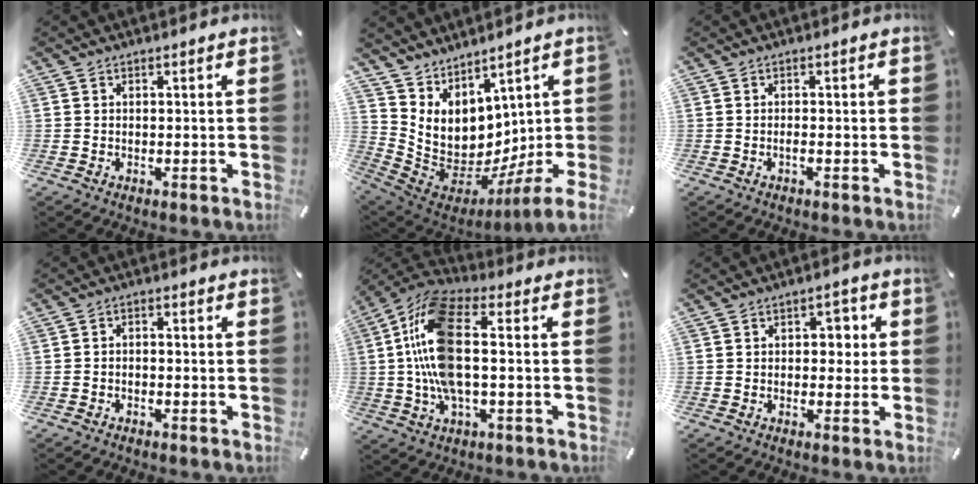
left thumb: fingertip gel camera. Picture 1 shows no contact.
{"total": 8.0, "force": [2.8, 5.8, 4.7], "torque": [-0.133, -0.055, 0.062]}
{"total": 1.3, "force": [-0.4, 0.3, 1.2], "torque": [-0.022, 0.001, -0.007]}
{"total": 1.8, "force": [-1.6, 0.6, 0.6], "torque": [-0.011, 0.008, -0.031]}
{"total": 16.4, "force": [0.3, 7.4, 14.7], "torque": [-0.313, -0.004, 0.002]}
{"total": 4.2, "force": [0.3, 3.0, 3.0], "torque": [-0.022, -0.005, -0.009]}